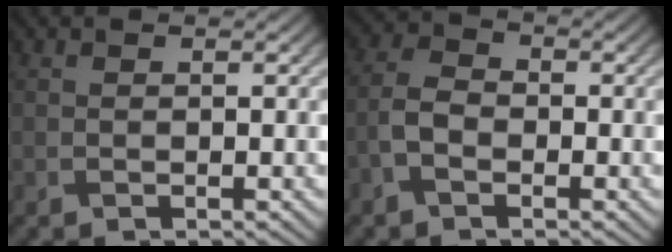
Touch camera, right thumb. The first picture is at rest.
{"total": 3.4, "force": [-1.6, 2.0, 2.2], "torque": [-0.050, 0.007, -0.045]}